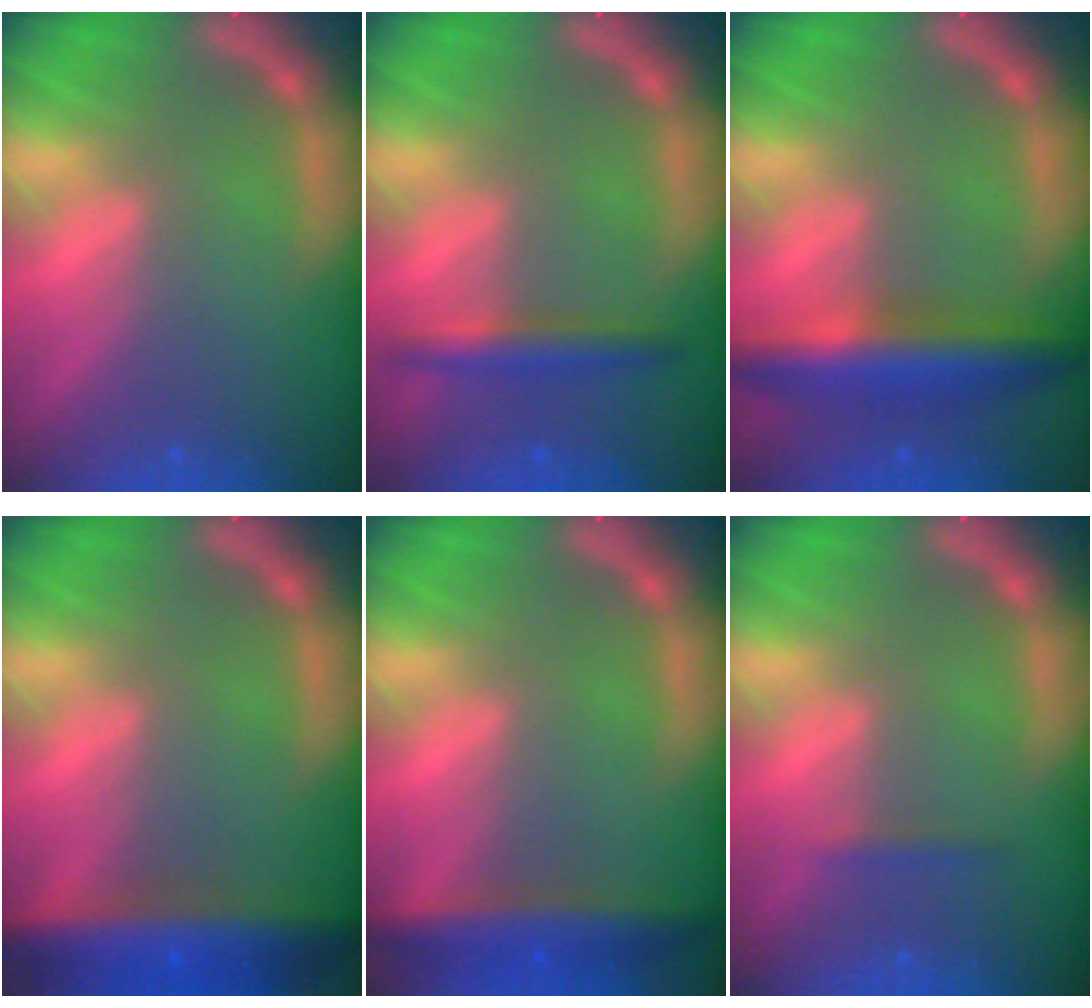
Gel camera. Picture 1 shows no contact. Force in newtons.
{"total": 3.0}
{"total": 6.5}
{"total": 8.0}
{"total": 5.0}
{"total": 0.9}